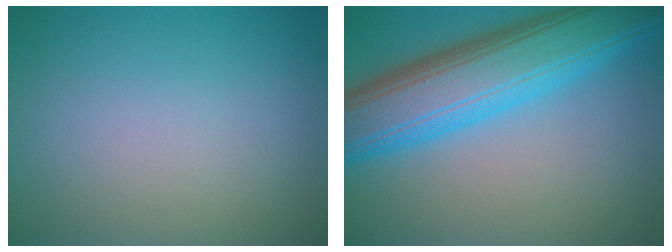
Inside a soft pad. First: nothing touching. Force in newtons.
{"total": 10.2, "press": 10.2, "slide": 0.2}